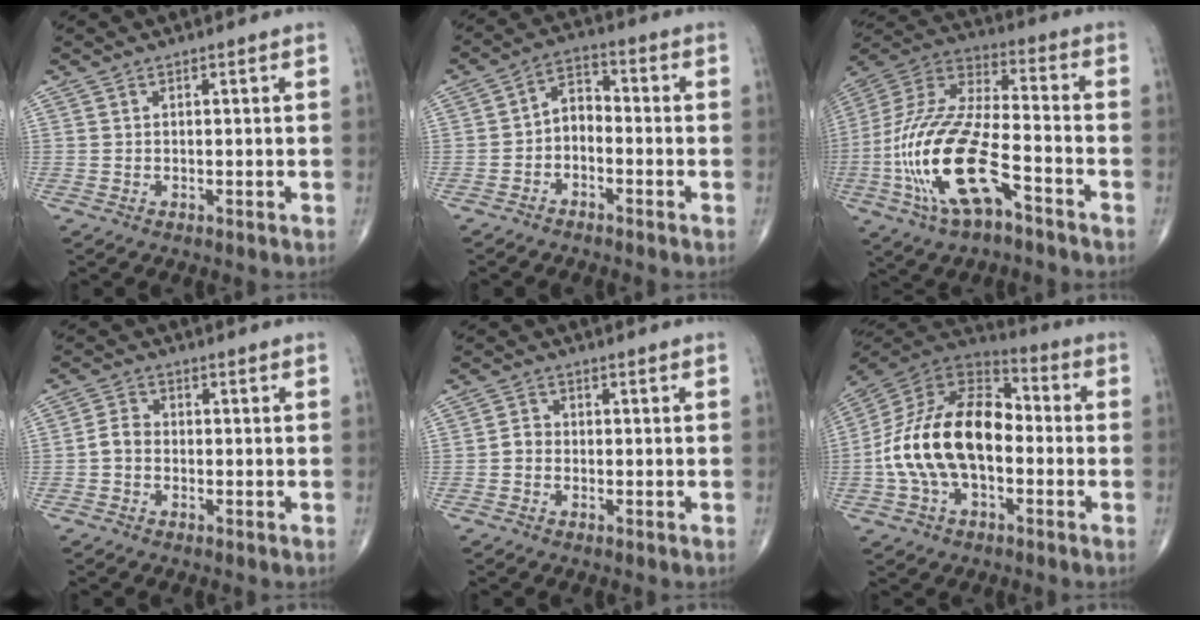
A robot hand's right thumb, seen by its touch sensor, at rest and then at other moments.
{"total": 5.0, "force": [-2.0, 3.2, 3.2], "torque": [-0.041, 0.033, -0.050]}
{"total": 22.6, "force": [-8.5, 8.9, 19.0], "torque": [-0.422, 0.035, -0.154]}
{"total": 3.2, "force": [-0.8, 2.4, 1.9], "torque": [-0.030, 0.011, -0.024]}
{"total": 2.0, "force": [-0.6, 1.7, 0.9], "torque": [-0.008, 0.007, -0.018]}
{"total": 20.9, "force": [-2.4, 12.5, 16.6], "torque": [-0.298, 0.040, -0.047]}